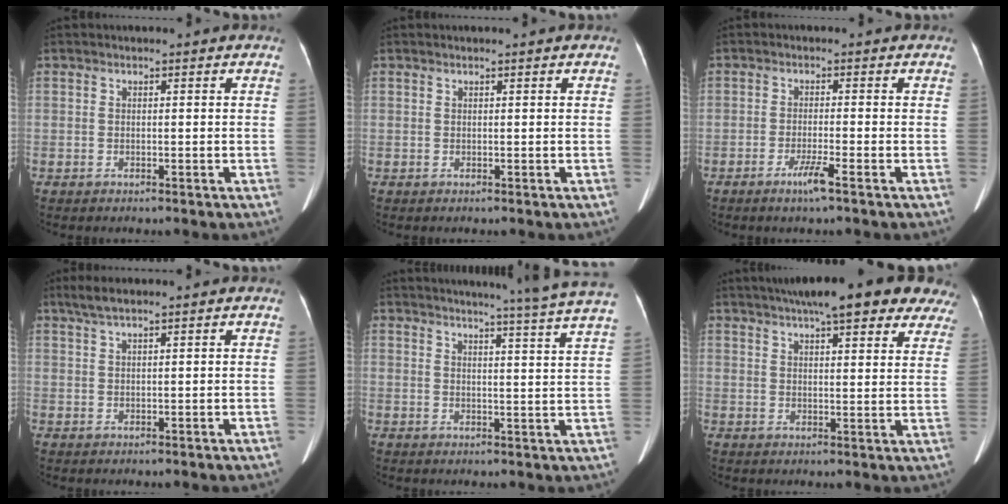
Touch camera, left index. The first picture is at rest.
{"total": 0.0}
{"total": 3.0, "force": [-1.9, -0.5, 2.2], "torque": [-0.050, -0.008, -0.038]}
{"total": 2.8, "force": [2.1, 0.1, 1.9], "torque": [-0.048, 0.013, 0.045]}
{"total": 14.8, "force": [13.1, -2.3, 6.4], "torque": [-0.097, -0.056, 0.142]}
{"total": 19.8, "force": [15.6, 4.2, 11.4], "torque": [-0.158, 0.042, 0.184]}